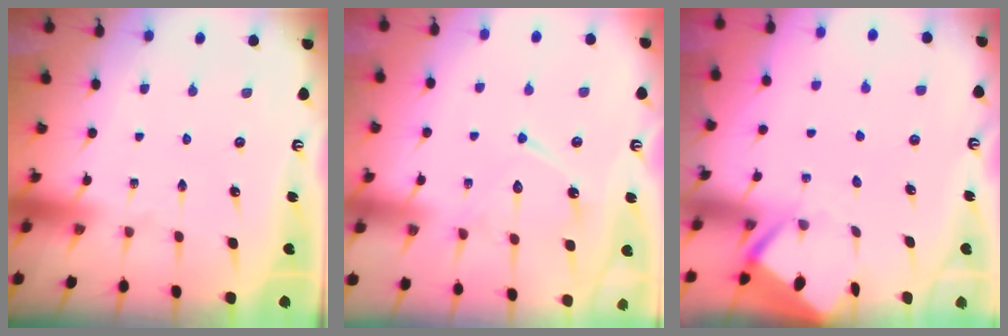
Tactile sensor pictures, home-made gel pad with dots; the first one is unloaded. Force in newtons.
{"total": 12.4, "press": 12.3, "slide": 1.1}
{"total": 3.4, "press": 3.4, "slide": 0.3}